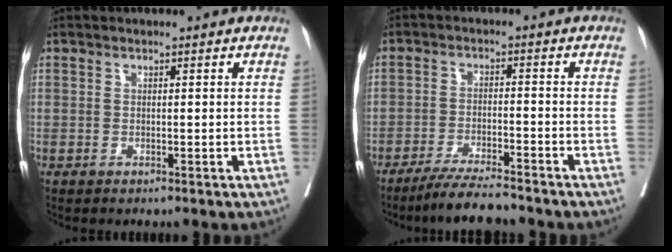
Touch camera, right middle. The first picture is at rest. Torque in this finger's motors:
{"motor_torque": [0.13, -0.13, 0.12, 0.04]}